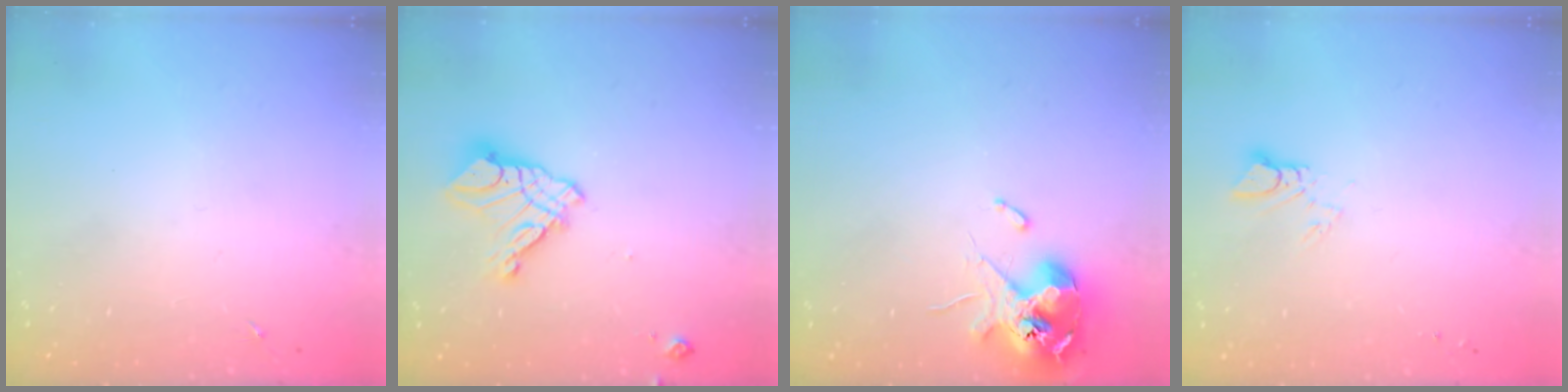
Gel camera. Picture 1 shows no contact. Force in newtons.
{"total": 13.1, "press": 13.0, "slide": 1.3}
{"total": 12.1, "press": 11.9, "slide": 1.8}
{"total": 3.6, "press": 3.6, "slide": 0.2}